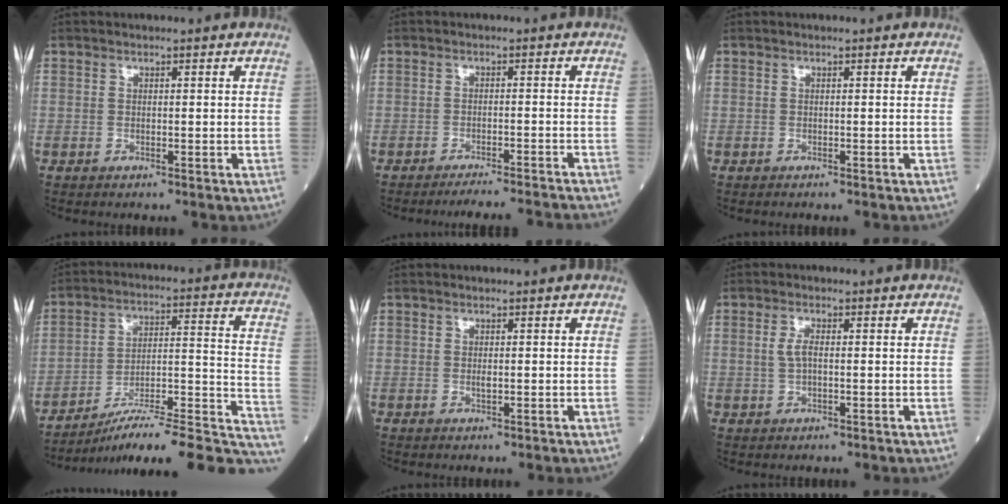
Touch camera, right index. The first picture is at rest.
{"total": 10.2, "force": [-9.6, -0.7, 3.3], "torque": [-0.024, -0.017, -0.125]}
{"total": 0.8, "force": [-0.7, 0.0, 0.3], "torque": [-0.003, -0.001, -0.011]}
{"total": 24.5, "force": [-20.7, 2.1, 12.9], "torque": [-0.108, 0.018, -0.299]}
{"total": 0.6, "force": [0.0, 0.2, 0.6], "torque": [-0.012, -0.001, -0.001]}
{"total": 2.0, "force": [0.1, 0.6, 1.9], "torque": [-0.042, 0.002, 0.002]}